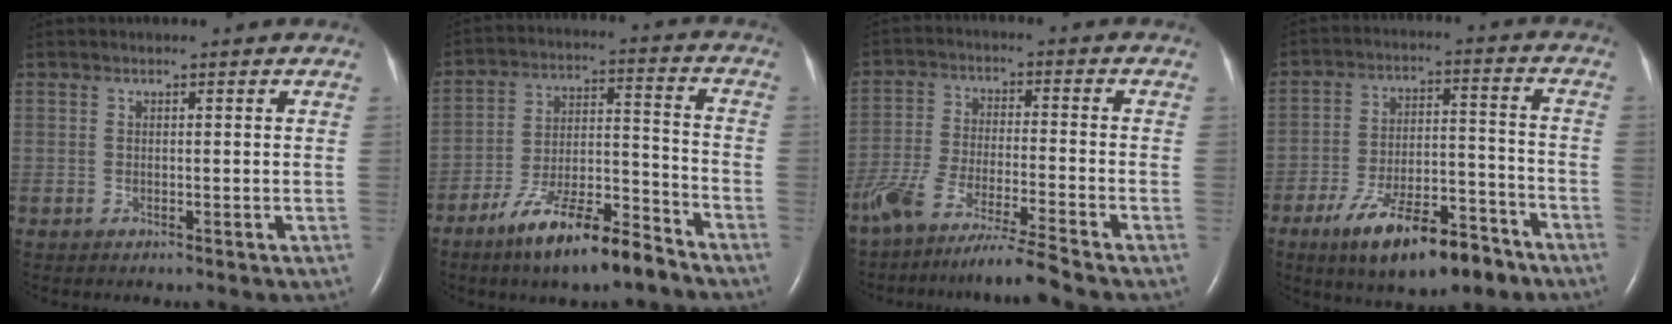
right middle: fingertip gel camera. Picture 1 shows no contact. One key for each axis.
{"total": 13.2, "fx": -9.6, "fy": 2.7, "fz": 8.6, "tx": -0.150, "ty": 0.003, "tz": -0.168}
{"total": 9.9, "fx": -8.2, "fy": -1.1, "fz": 5.3, "tx": -0.099, "ty": -0.027, "tz": -0.154}
{"total": 14.3, "fx": -9.4, "fy": 4.7, "fz": 9.7, "tx": -0.157, "ty": 0.005, "tz": -0.149}